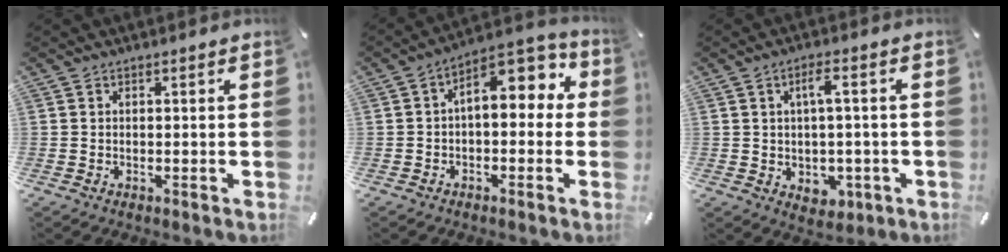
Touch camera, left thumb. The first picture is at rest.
{"total": 9.8, "force": [3.1, 5.4, 7.6], "torque": [-0.104, -0.029, 0.049]}
{"total": 6.0, "force": [0.0, 3.6, 4.8], "torque": [-0.074, 0.004, -0.003]}